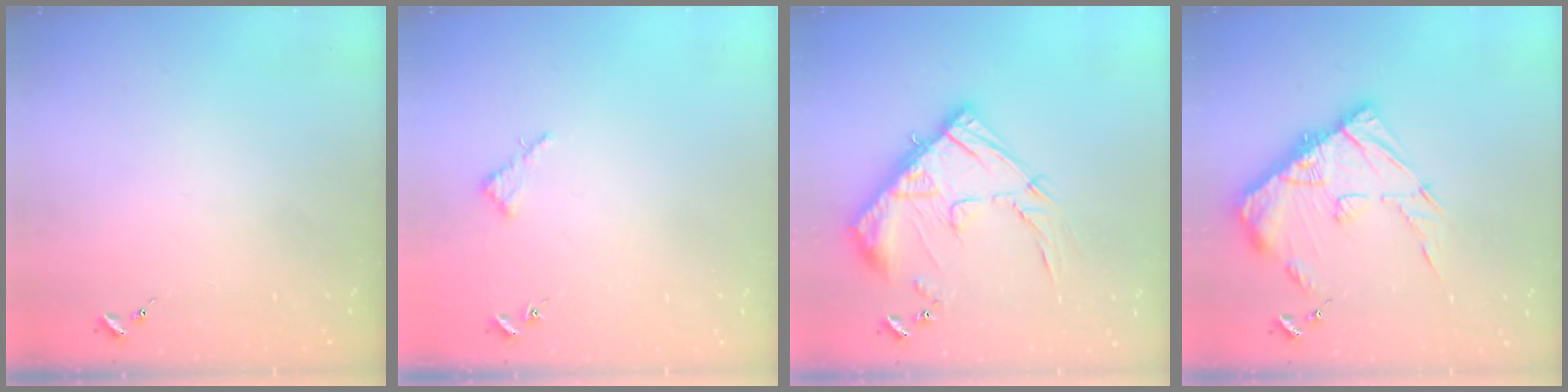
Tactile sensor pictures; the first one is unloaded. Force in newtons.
{"total": 2.6, "press": 2.6, "slide": 0.2}
{"total": 19.3, "press": 19.2, "slide": 2.0}
{"total": 18.5, "press": 18.5, "slide": 1.8}